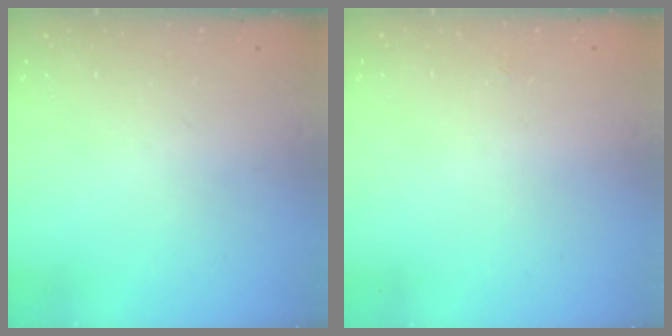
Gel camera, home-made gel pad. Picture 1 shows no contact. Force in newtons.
{"total": 2.3, "press": 2.3, "slide": 0.3}